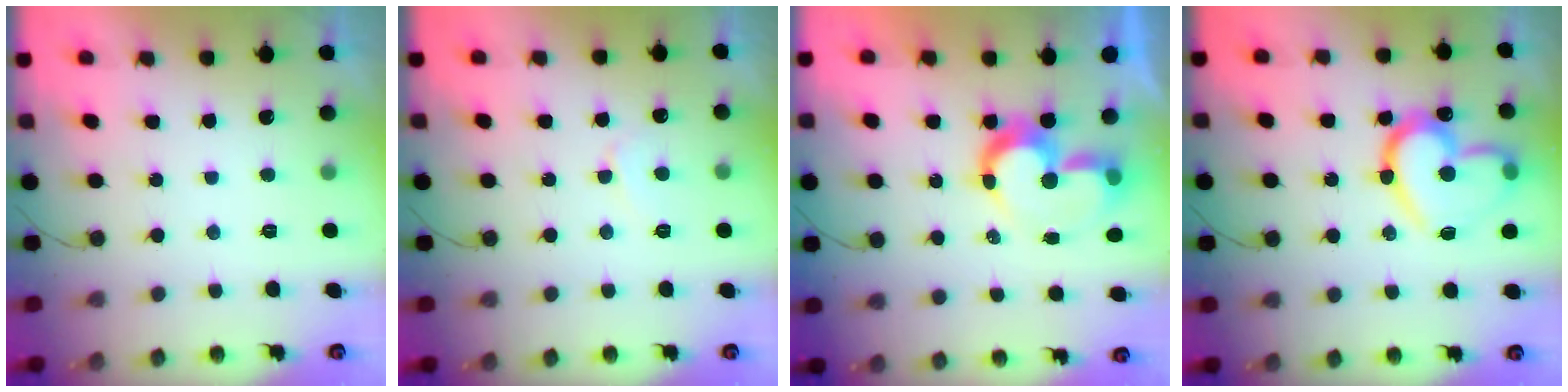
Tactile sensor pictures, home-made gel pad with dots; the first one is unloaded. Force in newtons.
{"total": 4.2, "press": 4.2, "slide": 0.3}
{"total": 10.7, "press": 10.6, "slide": 1.5}
{"total": 20.2, "press": 20.1, "slide": 2.4}